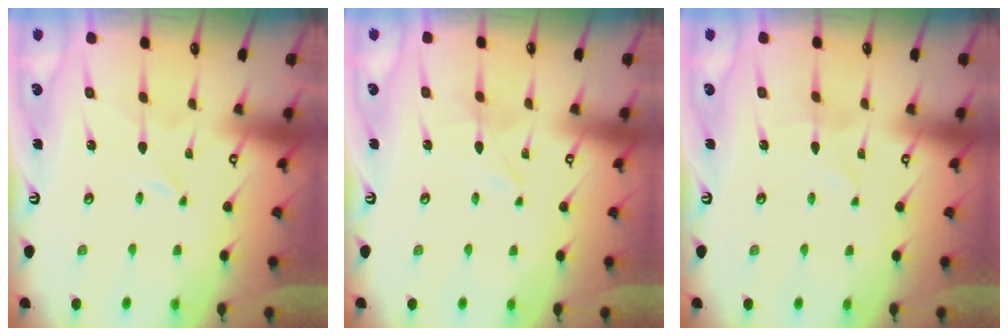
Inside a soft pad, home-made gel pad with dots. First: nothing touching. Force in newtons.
{"total": 1.1, "press": 1.1, "slide": 0.1}
{"total": 1.4, "press": 1.4, "slide": 0.0}